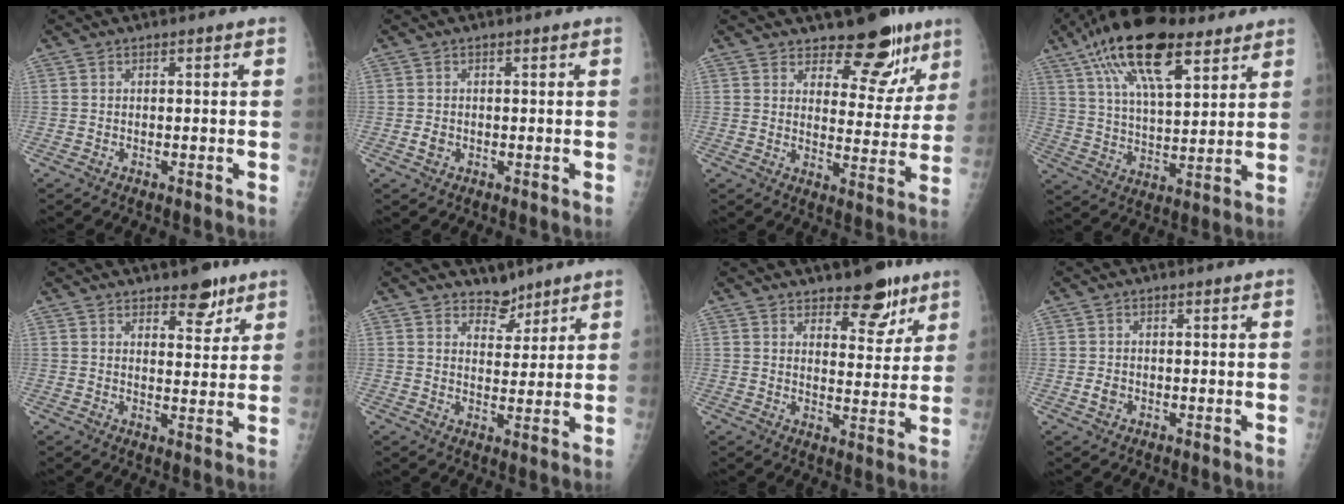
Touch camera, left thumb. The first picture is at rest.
{"total": 1.5, "force": [-0.3, 1.2, 0.8], "torque": [-0.011, 0.001, -0.003]}
{"total": 11.2, "force": [8.2, 5.4, 5.3], "torque": [-0.024, -0.058, 0.115]}
{"total": 19.9, "force": [11.4, 8.0, 14.2], "torque": [-0.236, -0.025, 0.198]}
{"total": 5.9, "force": [4.2, 2.7, 3.2], "torque": [-0.016, -0.027, 0.060]}
{"total": 4.3, "force": [3.6, 2.2, 0.5], "torque": [0.017, -0.030, 0.059]}
{"total": 8.8, "force": [6.2, 4.1, 4.8], "torque": [-0.031, -0.039, 0.089]}
{"total": 1.7, "force": [-0.3, 1.4, 0.9], "torque": [-0.012, 0.002, -0.004]}